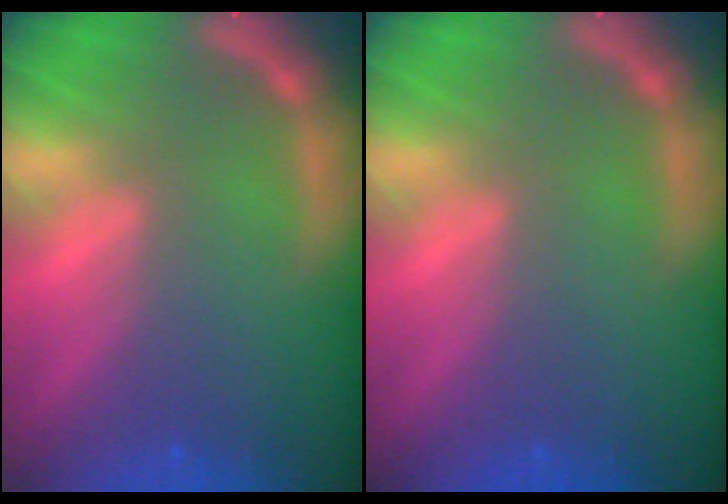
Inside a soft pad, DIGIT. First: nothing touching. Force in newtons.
{"total": 0.0}